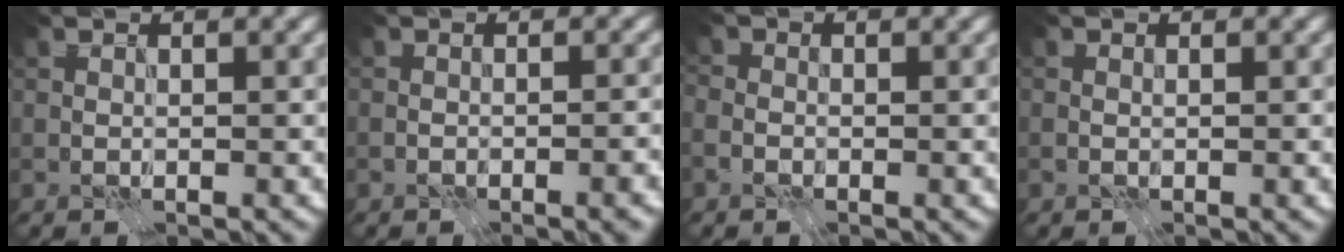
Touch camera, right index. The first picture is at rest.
{"total": 1.7, "force": [-0.7, 0.5, 1.5], "torque": [-0.006, 0.005, -0.011]}
{"total": 1.2, "force": [-0.5, 1.0, 0.4], "torque": [-0.003, 0.000, -0.008]}
{"total": 0.0}